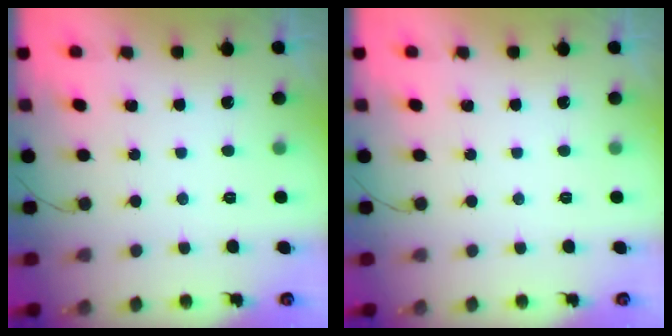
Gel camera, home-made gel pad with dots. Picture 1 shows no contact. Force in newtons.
{"total": 0.0}